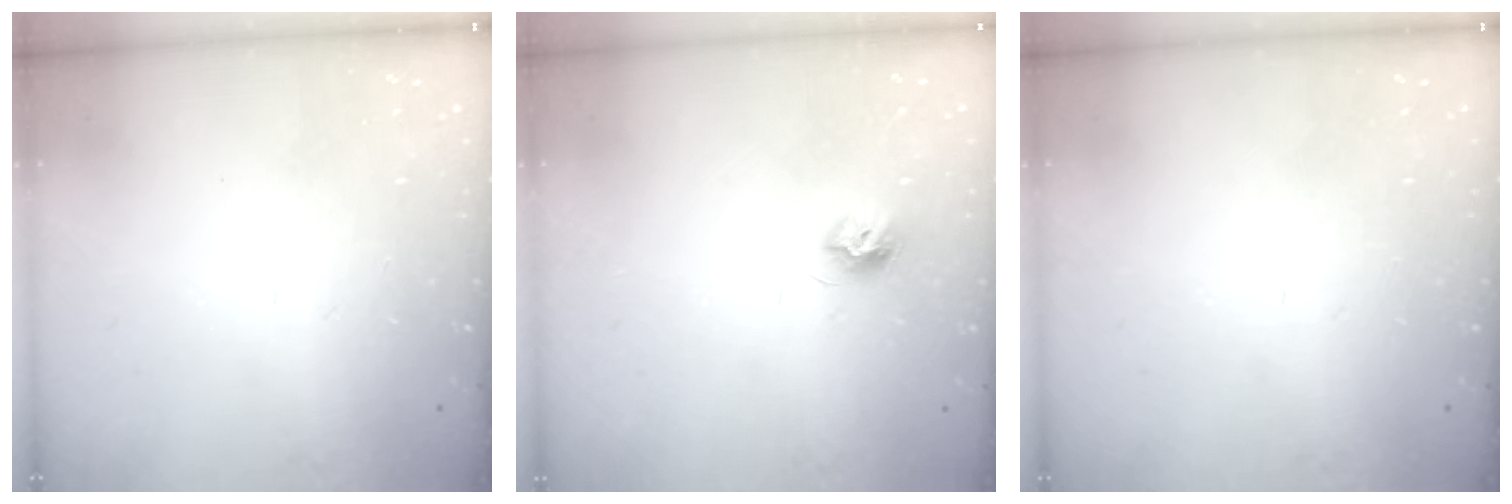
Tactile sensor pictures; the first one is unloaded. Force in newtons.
{"total": 7.1, "press": 7.0, "slide": 0.3}
{"total": 0.0}